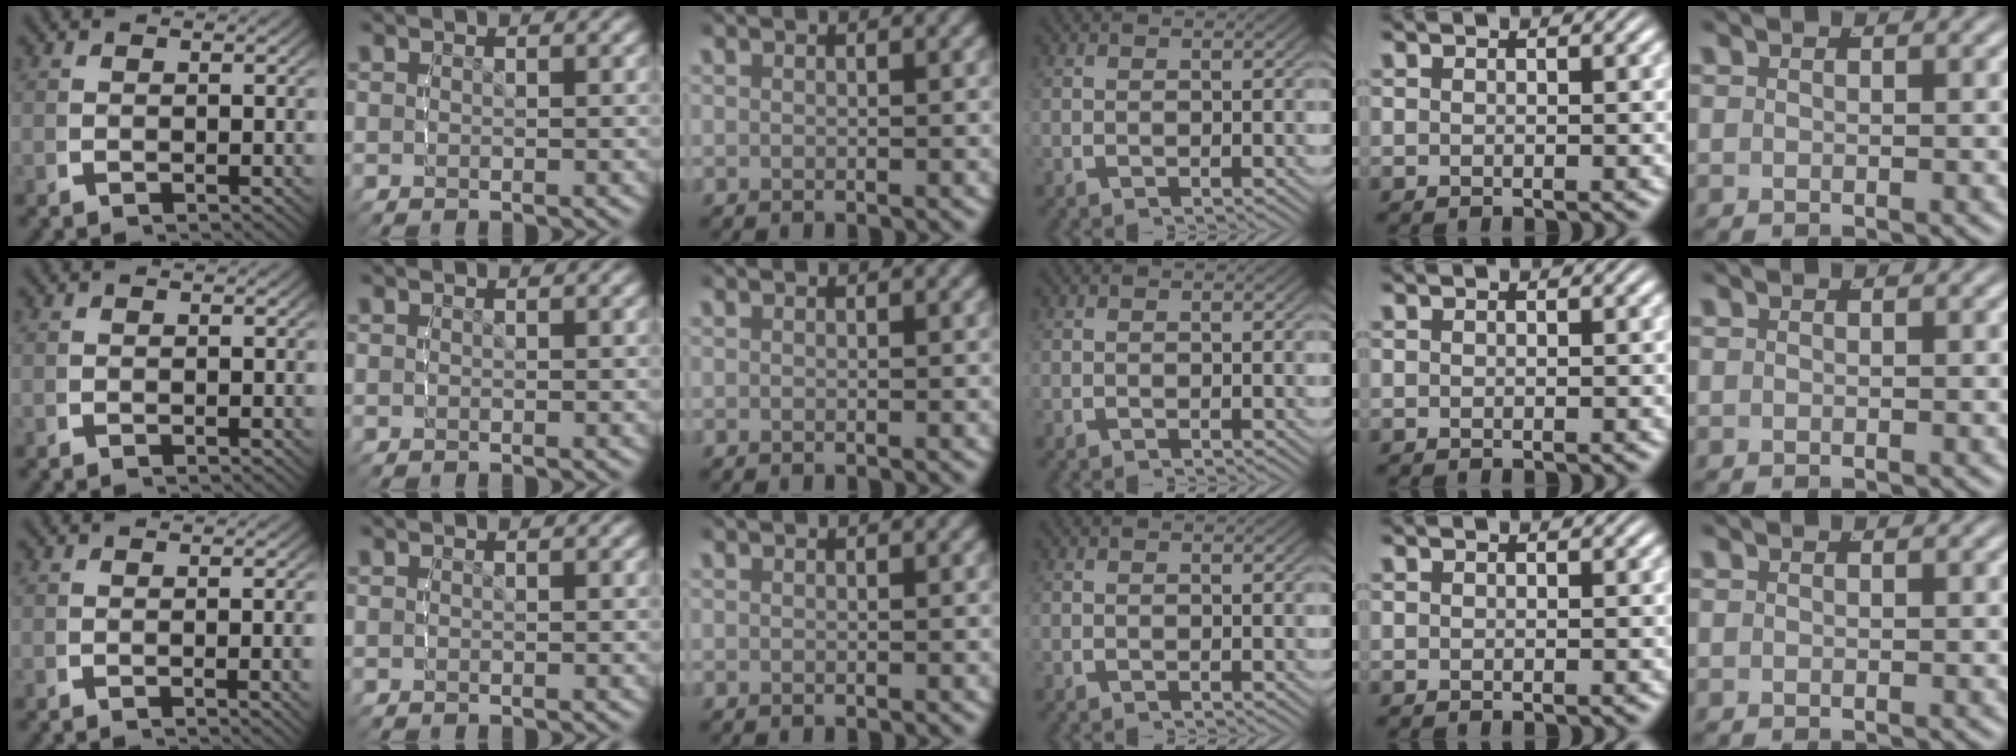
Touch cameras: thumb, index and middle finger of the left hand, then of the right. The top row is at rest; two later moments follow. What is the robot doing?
{"motion": "lift_and_place", "object": "bottle"}